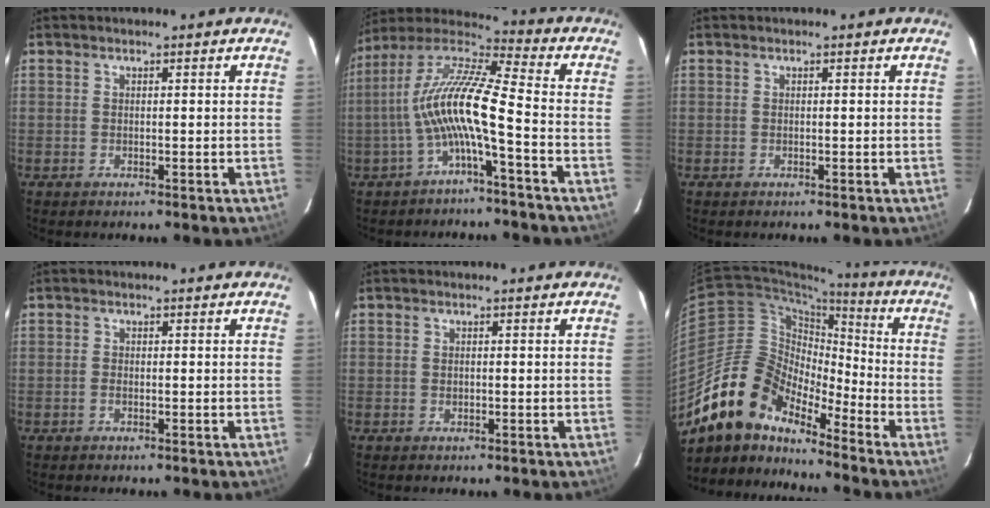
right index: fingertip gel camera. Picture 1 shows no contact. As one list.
[{"total": 12.5, "force": [-3.3, 1.0, 12.0], "torque": [-0.238, 0.014, -0.067]}, {"total": 0.0}, {"total": 1.1, "force": [-0.4, 0.6, 0.8], "torque": [-0.019, 0.001, -0.008]}, {"total": 0.9, "force": [-0.1, 0.7, 0.5], "torque": [-0.008, 0.000, -0.001]}, {"total": 15.3, "force": [-13.0, 5.9, 5.5], "torque": [-0.100, 0.014, -0.249]}]